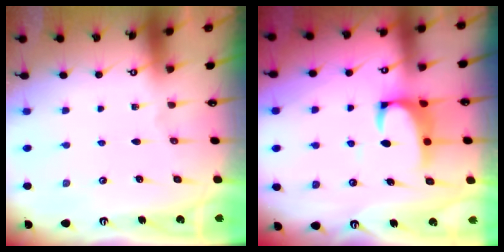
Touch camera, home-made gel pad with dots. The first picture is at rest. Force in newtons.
{"total": 2.2, "press": 2.0, "slide": 1.0}